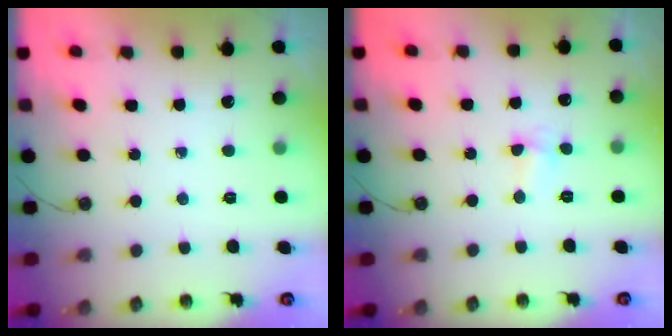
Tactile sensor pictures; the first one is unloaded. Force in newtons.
{"total": 3.3, "press": 3.3, "slide": 0.4}